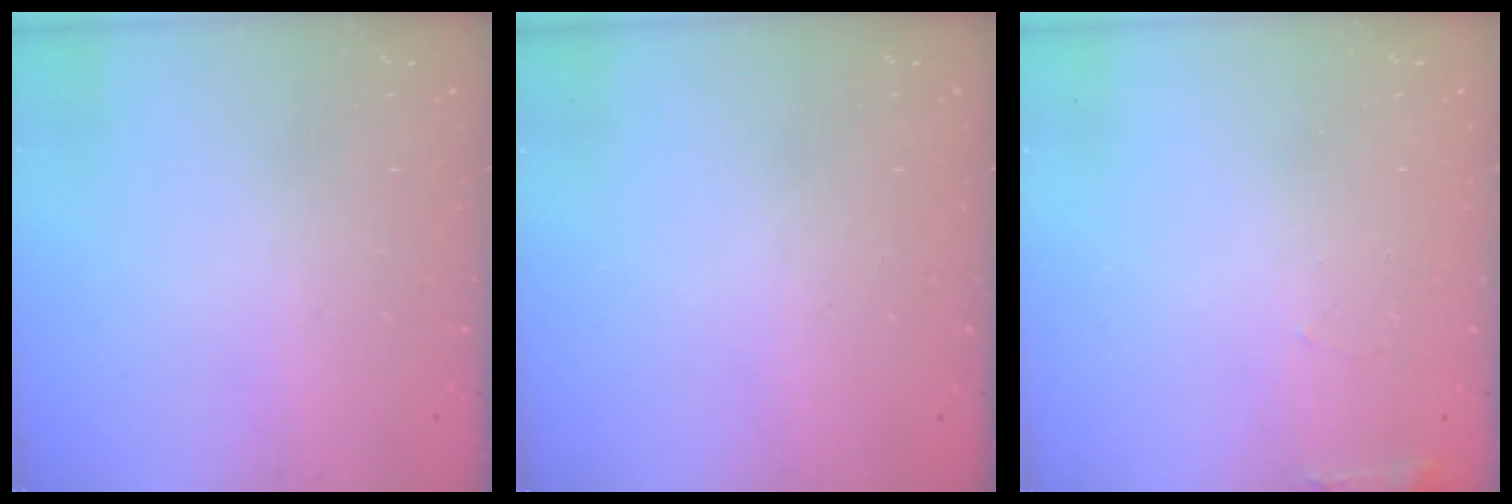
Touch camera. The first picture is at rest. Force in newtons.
{"total": 0.0}
{"total": 5.2, "press": 5.0, "slide": 1.3}